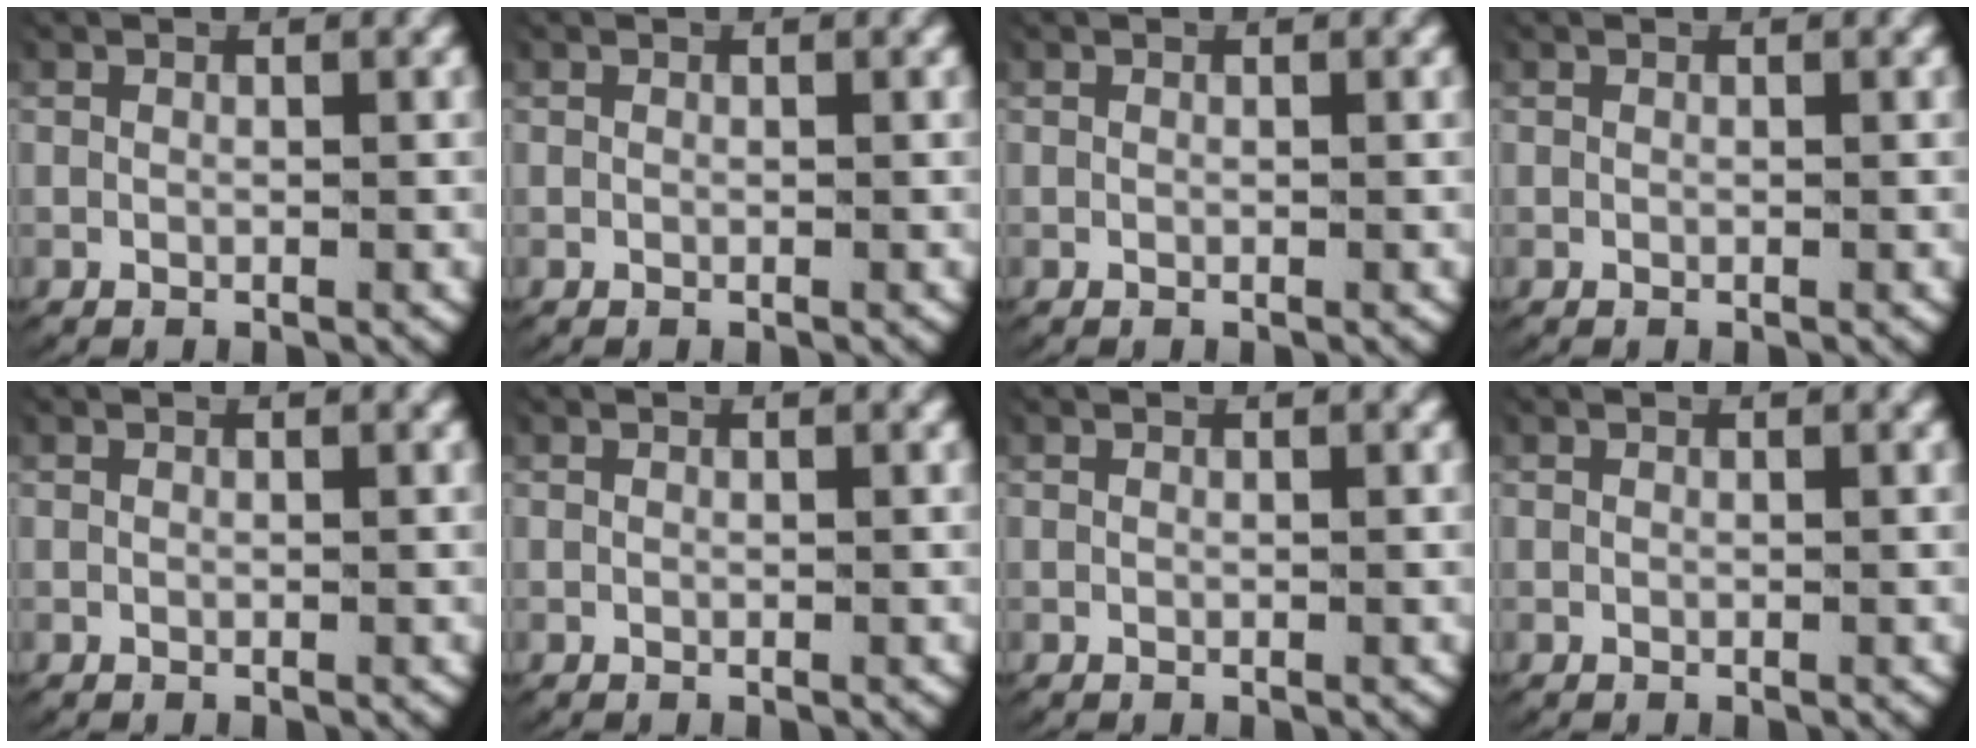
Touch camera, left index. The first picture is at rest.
{"total": 0.0}
{"total": 0.0}
{"total": 0.0}
{"total": 0.0}
{"total": 0.0}
{"total": 0.0}
{"total": 0.0}